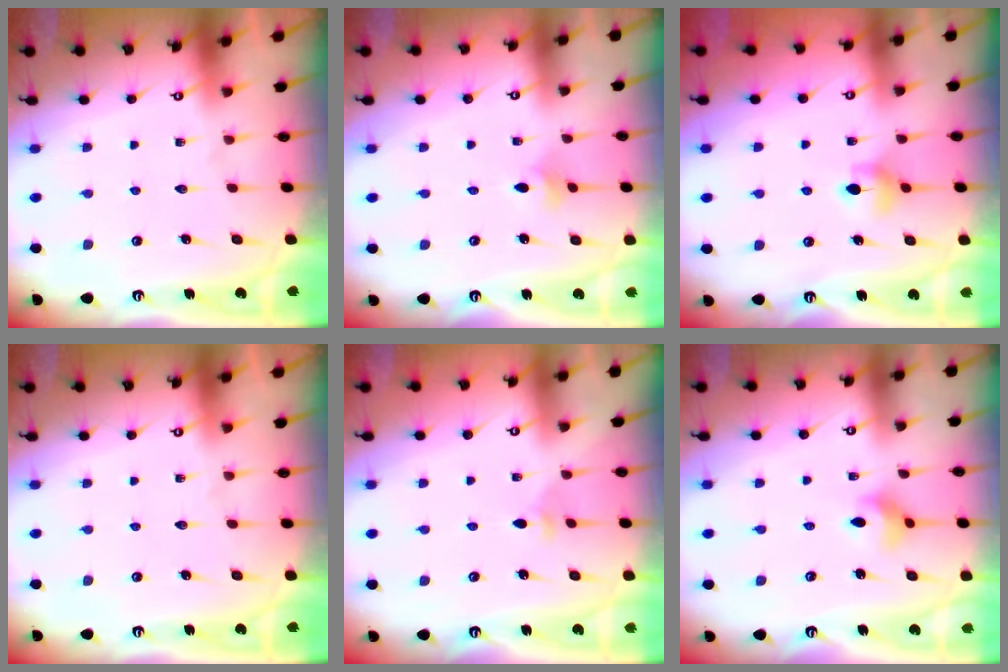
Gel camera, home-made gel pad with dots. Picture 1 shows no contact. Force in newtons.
{"total": 2.6, "press": 2.5, "slide": 0.5}
{"total": 5.2, "press": 5.1, "slide": 0.9}
{"total": 0.0}
{"total": 2.5, "press": 2.4, "slide": 0.6}
{"total": 5.6, "press": 5.4, "slide": 1.3}